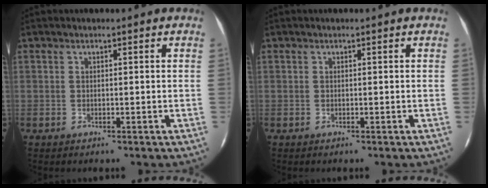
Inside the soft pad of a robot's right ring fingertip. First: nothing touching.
{"total": 0.0}